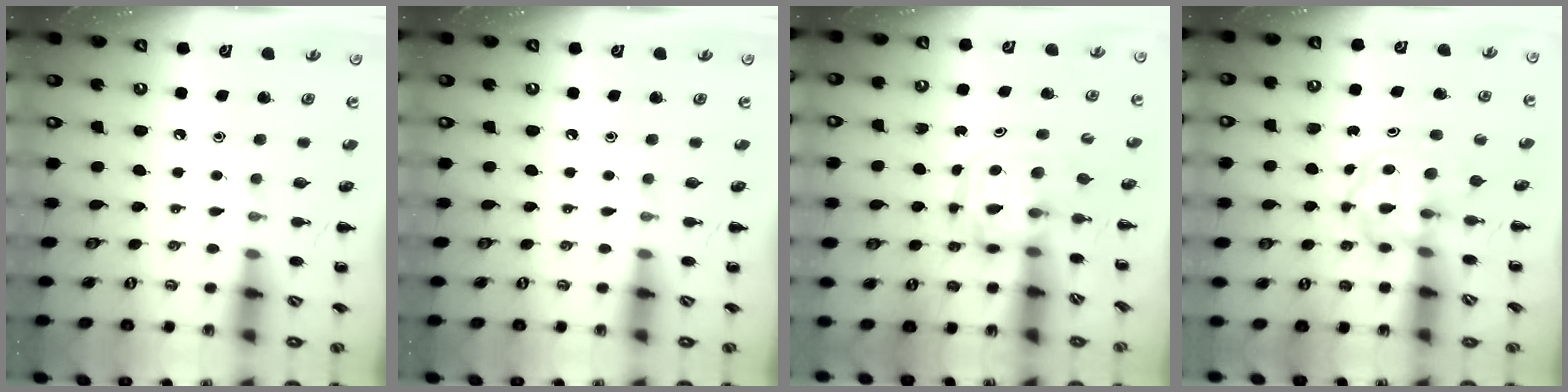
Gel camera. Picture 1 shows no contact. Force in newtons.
{"total": 0.0}
{"total": 3.1, "press": 3.1, "slide": 0.2}
{"total": 3.9, "press": 3.9, "slide": 0.4}